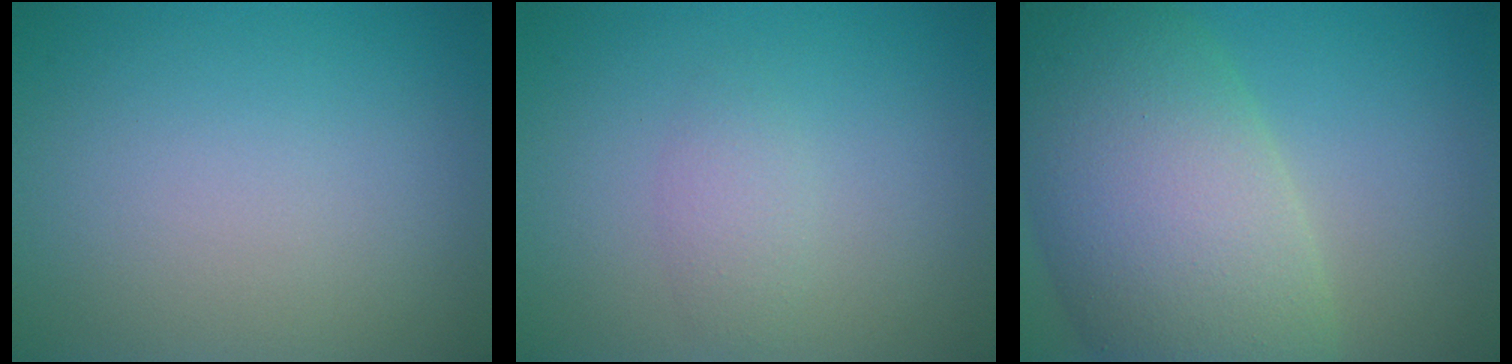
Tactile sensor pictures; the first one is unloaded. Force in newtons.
{"total": 1.5, "press": 1.5, "slide": 0.0}
{"total": 12.2, "press": 12.2, "slide": 0.7}